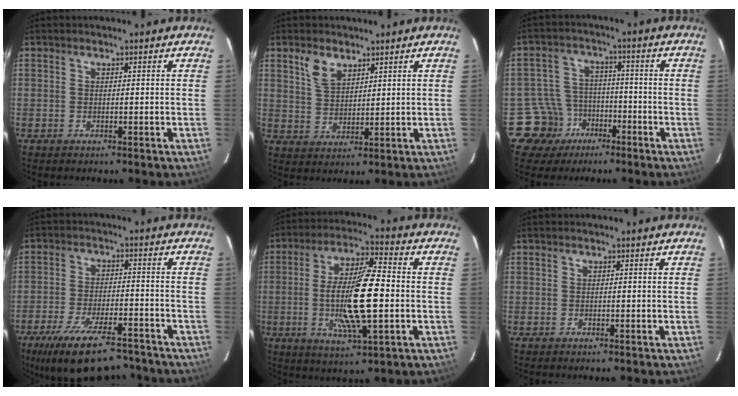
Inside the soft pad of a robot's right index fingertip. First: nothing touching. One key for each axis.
{"total": 5.1, "fx": 3.2, "fy": 2.8, "fz": 2.9, "tx": -0.055, "ty": 0.006, "tz": 0.066}
{"total": 8.2, "fx": -4.7, "fy": 6.7, "fz": -0.2, "tx": -0.020, "ty": 0.031, "tz": -0.073}
{"total": 17.0, "fx": -13.2, "fy": 5.7, "fz": 9.2, "tx": -0.184, "ty": -0.027, "tz": -0.203}
{"total": 15.2, "fx": -2.1, "fy": 3.1, "fz": 14.7, "tx": -0.276, "ty": -0.008, "tz": -0.037}
{"total": 0.0}